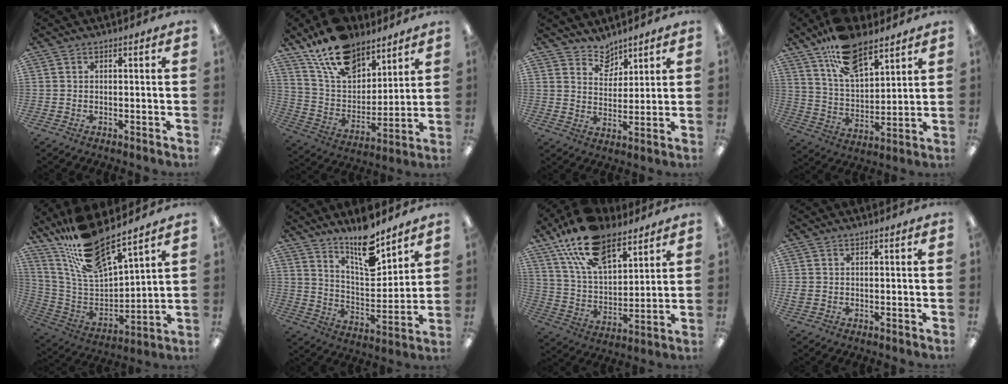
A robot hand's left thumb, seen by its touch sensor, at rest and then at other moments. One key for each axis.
{"total": 17.4, "fx": 12.9, "fy": 9.0, "fz": 7.5, "tx": -0.144, "ty": -0.069, "tz": 0.237}
{"total": 6.4, "fx": 5.6, "fy": 3.1, "fz": 0.5, "tx": -0.008, "ty": -0.040, "tz": 0.103}
{"total": 14.8, "fx": 10.8, "fy": 6.6, "fz": 7.7, "tx": -0.139, "ty": -0.051, "tz": 0.196}
{"total": 17.5, "fx": 15.1, "fy": 3.5, "fz": 8.2, "tx": -0.174, "ty": -0.105, "tz": 0.264}
{"total": 13.5, "fx": 10.6, "fy": 4.4, "fz": 7.1, "tx": -0.111, "ty": -0.071, "tz": 0.185}
{"total": 18.6, "fx": 12.4, "fy": 9.3, "fz": 10.3, "tx": -0.197, "ty": -0.050, "tz": 0.226}
{"total": 1.2, "fx": 0.0, "fy": 1.0, "fz": 0.6, "tx": -0.011, "ty": 0.005, "tz": -0.001}